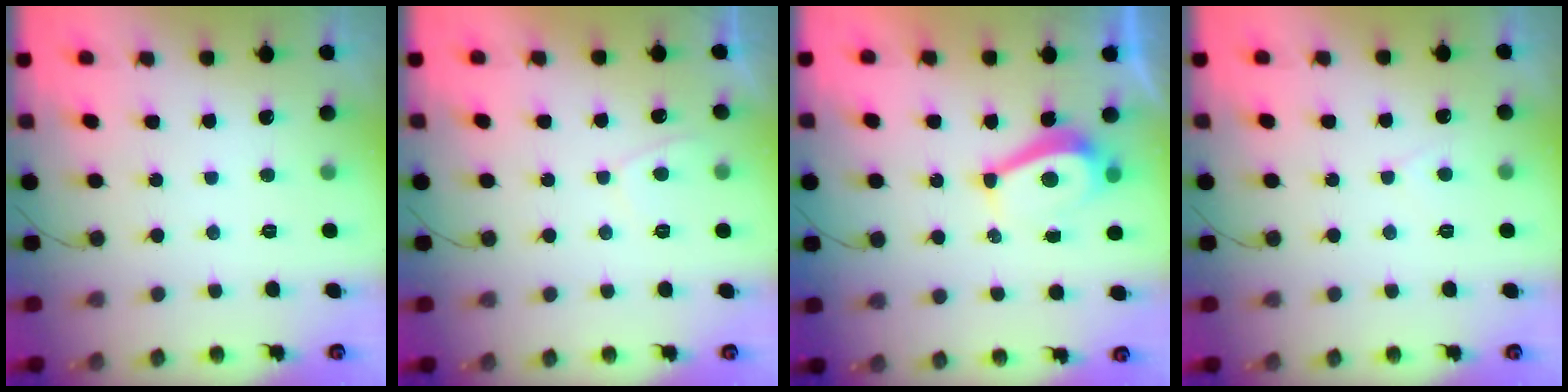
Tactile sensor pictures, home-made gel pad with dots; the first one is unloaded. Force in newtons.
{"total": 1.6, "press": 1.5, "slide": 0.6}
{"total": 6.8, "press": 6.7, "slide": 0.7}
{"total": 2.6, "press": 2.6, "slide": 0.3}